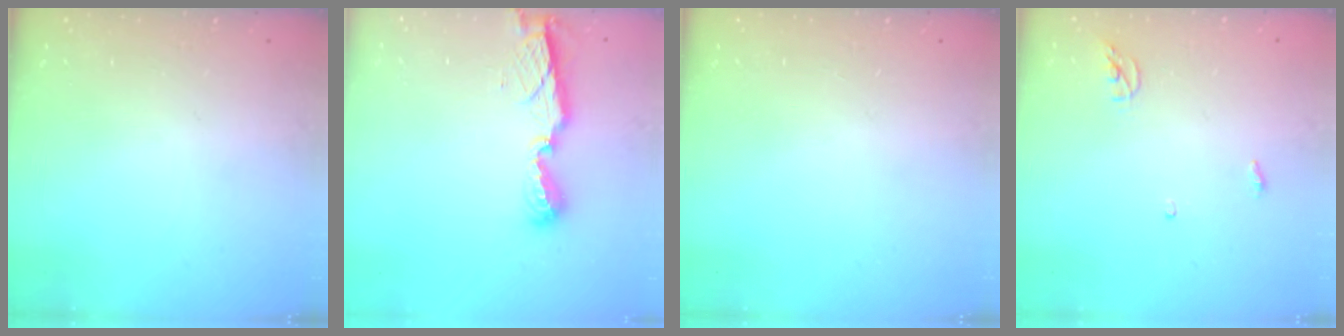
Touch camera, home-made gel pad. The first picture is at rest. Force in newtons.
{"total": 7.9, "press": 7.8, "slide": 0.3}
{"total": 0.0}
{"total": 3.8, "press": 3.8, "slide": 0.3}